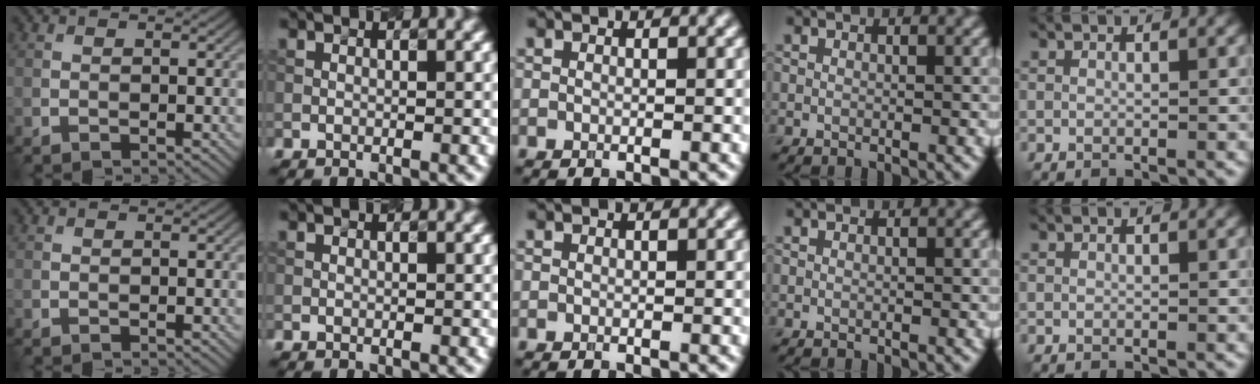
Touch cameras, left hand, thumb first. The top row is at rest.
{}